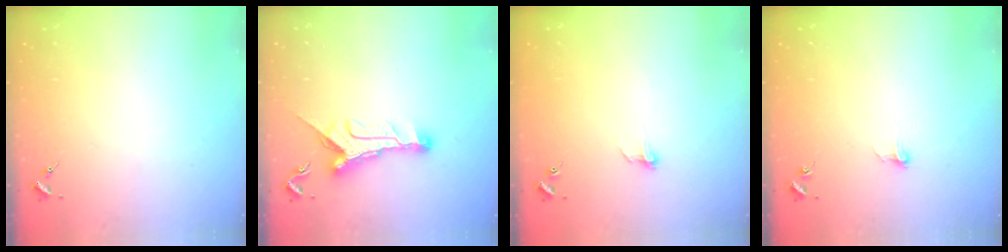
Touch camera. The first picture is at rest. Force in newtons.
{"total": 10.2, "press": 10.2, "slide": 0.7}
{"total": 5.3, "press": 5.2, "slide": 0.4}
{"total": 4.1, "press": 4.0, "slide": 0.3}